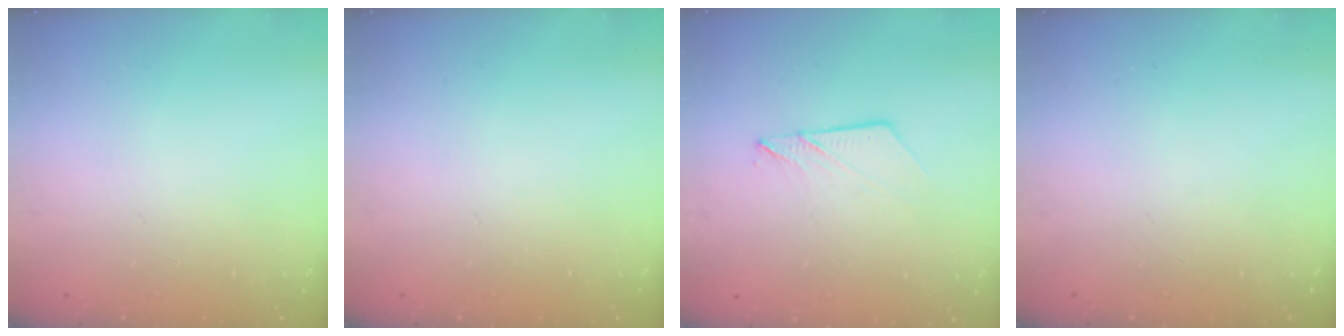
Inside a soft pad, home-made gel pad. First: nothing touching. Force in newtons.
{"total": 0.0}
{"total": 5.8, "press": 5.8, "slide": 0.7}
{"total": 0.0}